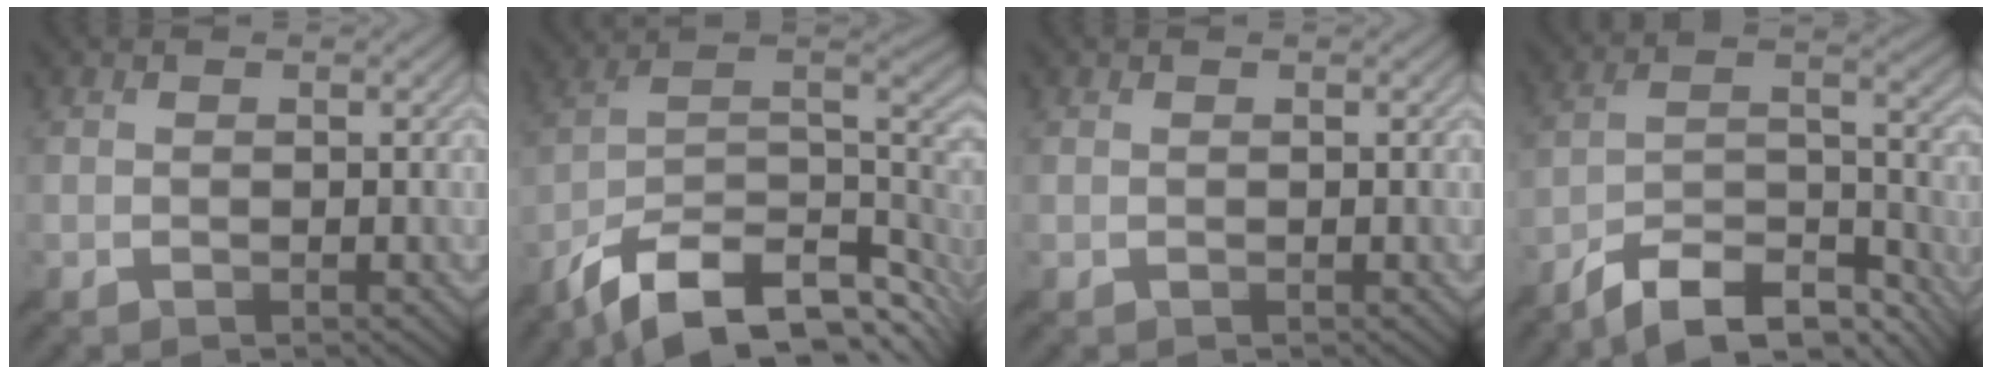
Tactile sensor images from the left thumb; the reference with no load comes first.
{"total": 14.6, "force": [-8.4, 6.8, 9.9], "torque": [-0.220, -0.014, -0.142]}
{"total": 0.0}
{"total": 13.5, "force": [-11.4, 3.4, 6.3], "torque": [-0.126, 0.003, -0.200]}